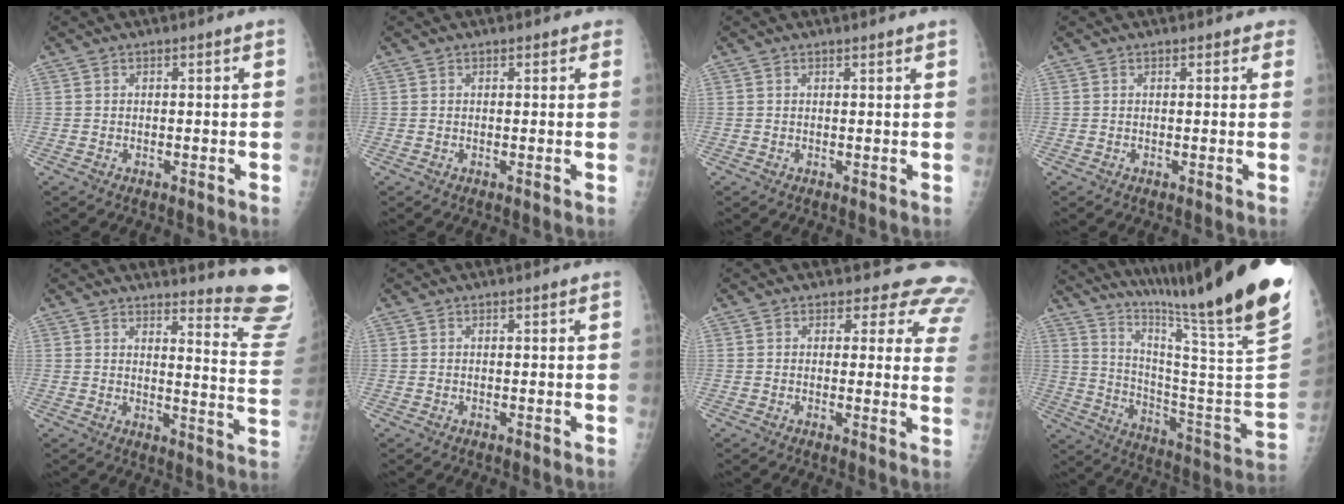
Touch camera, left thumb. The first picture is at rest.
{"total": 1.2, "force": [0.9, 0.7, 0.2], "torque": [0.013, -0.002, 0.005]}
{"total": 1.1, "force": [1.1, 0.0, 0.2], "torque": [-0.004, -0.003, 0.014]}
{"total": 1.8, "force": [1.5, 1.0, 0.2], "torque": [0.019, -0.004, 0.005]}
{"total": 14.3, "force": [14.0, -0.2, 3.0], "torque": [-0.017, -0.193, 0.139]}
{"total": 0.0}
{"total": 11.4, "force": [9.4, 5.7, 3.2], "torque": [0.020, -0.042, 0.070]}
{"total": 32.5, "force": [25.4, -0.6, 20.4], "torque": [-0.308, -0.182, 0.373]}